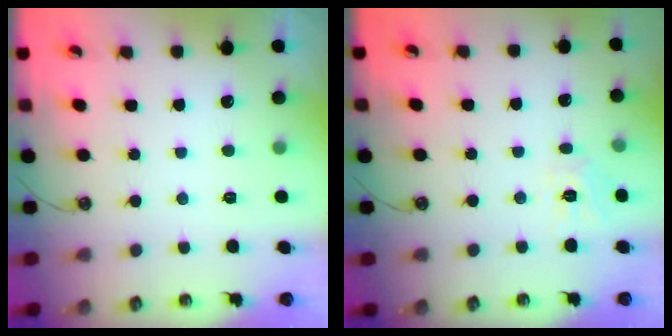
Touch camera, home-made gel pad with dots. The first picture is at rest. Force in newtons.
{"total": 7.0, "press": 7.0, "slide": 0.4}